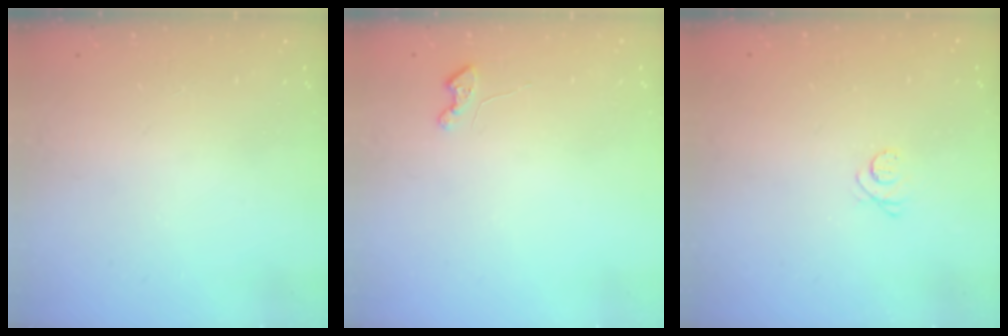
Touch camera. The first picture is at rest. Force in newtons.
{"total": 2.7, "press": 2.7, "slide": 0.4}
{"total": 2.3, "press": 2.3, "slide": 0.3}